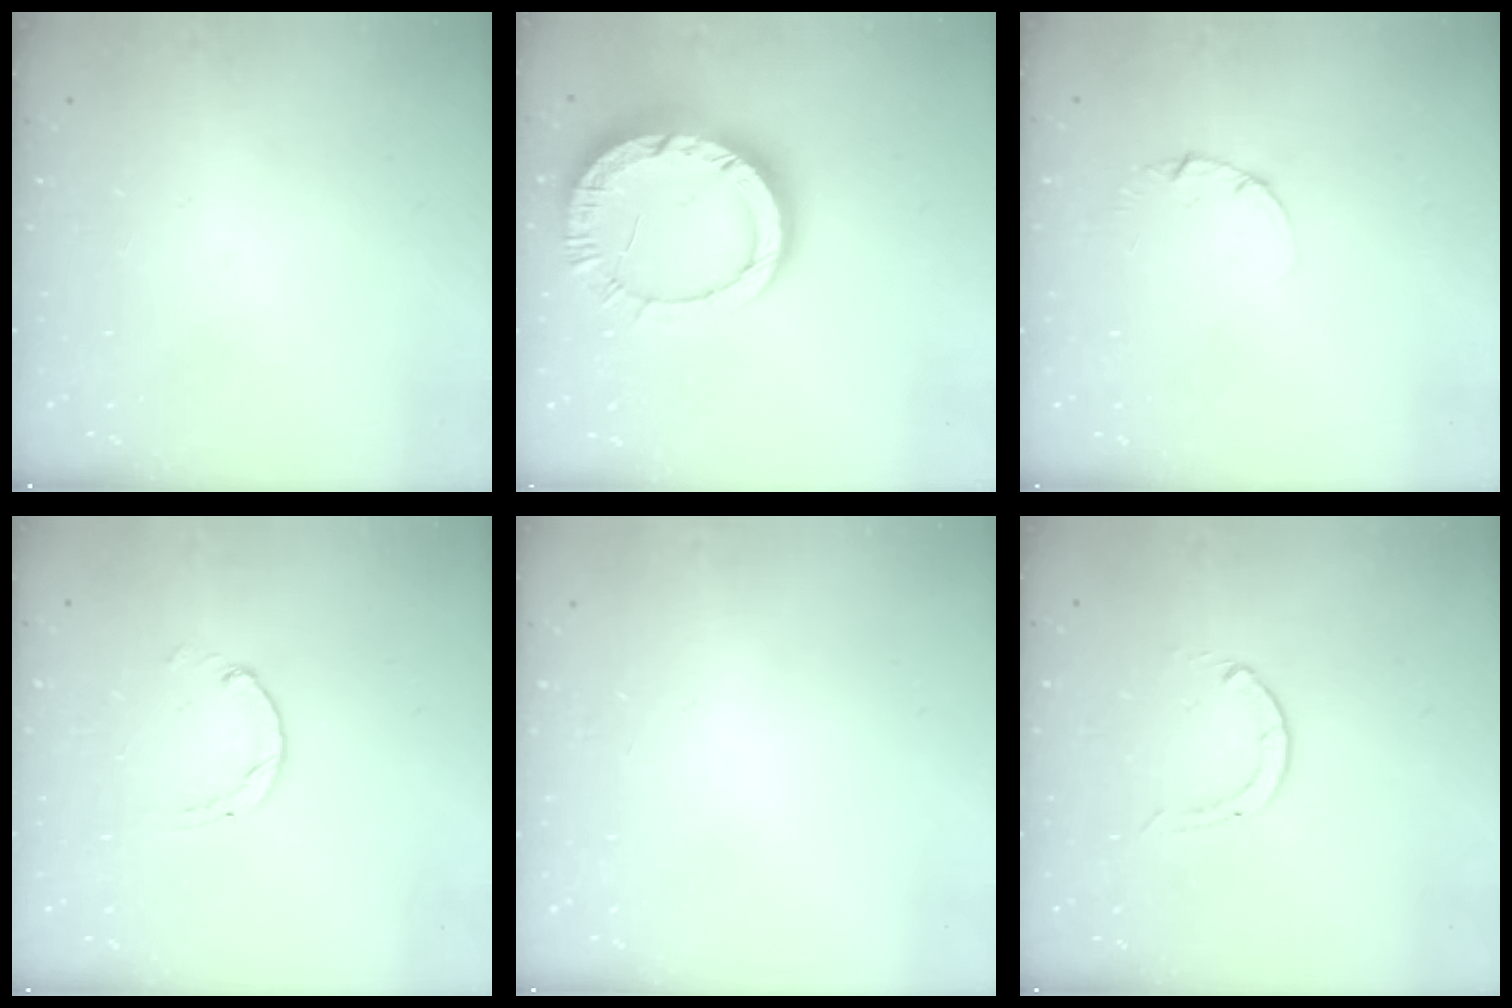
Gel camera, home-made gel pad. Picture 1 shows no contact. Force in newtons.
{"total": 14.6, "press": 14.5, "slide": 1.5}
{"total": 1.3, "press": 1.3, "slide": 0.2}
{"total": 0.7, "press": 0.7, "slide": 0.2}
{"total": 2.5, "press": 2.5, "slide": 0.2}
{"total": 0.0}